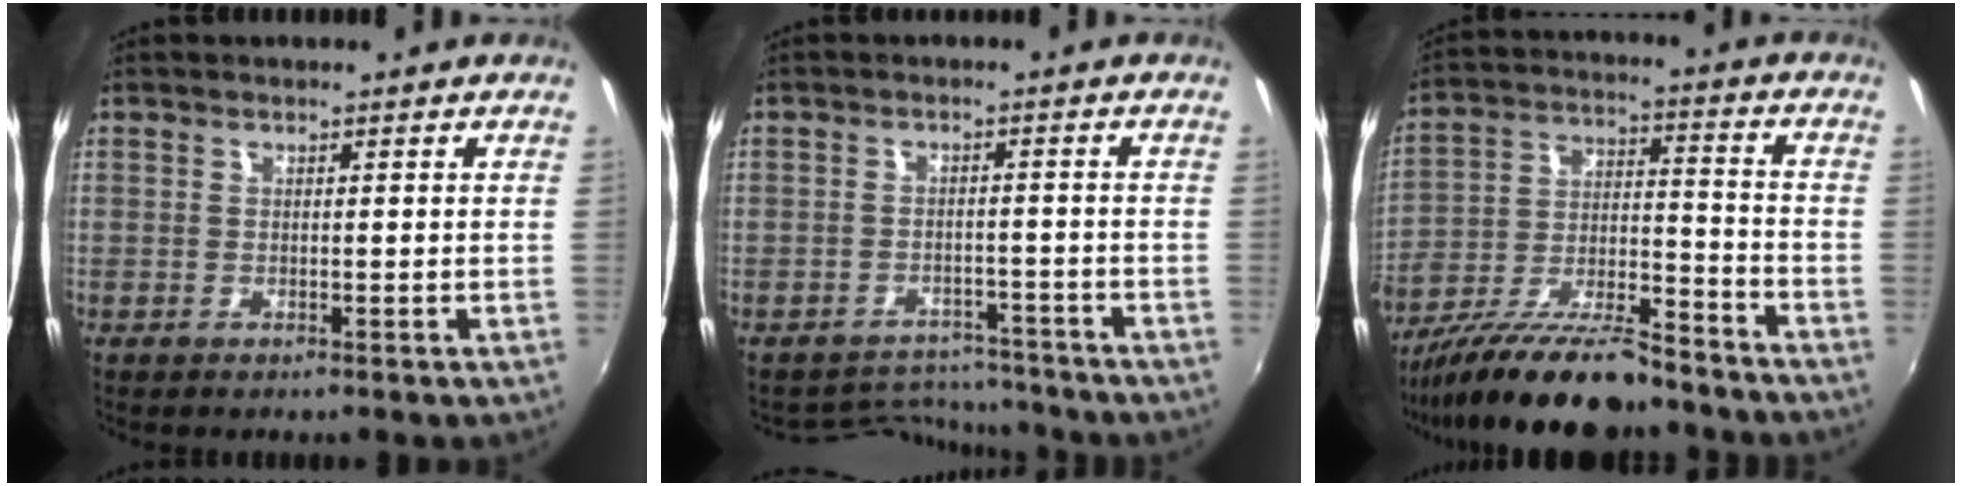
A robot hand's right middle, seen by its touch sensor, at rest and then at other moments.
{"total": 8.2, "force": [-7.8, 2.4, 0.1], "torque": [-0.015, 0.017, -0.109]}
{"total": 18.1, "force": [-14.3, 4.2, 10.3], "torque": [-0.200, -0.027, -0.244]}